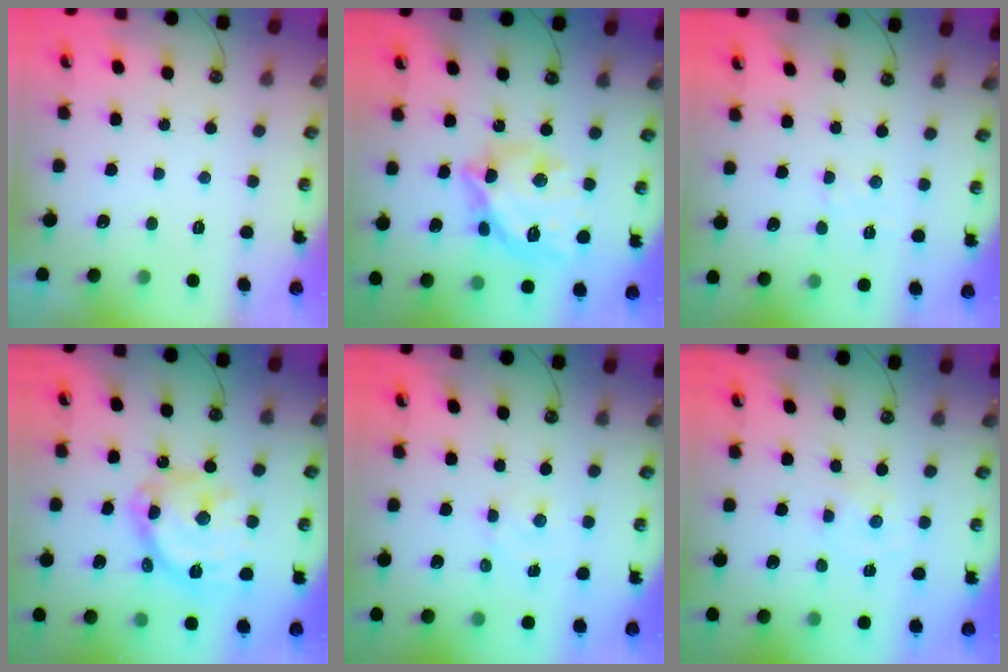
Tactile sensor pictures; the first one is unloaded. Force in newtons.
{"total": 17.7, "press": 17.6, "slide": 1.5}
{"total": 2.8, "press": 2.8, "slide": 0.4}
{"total": 18.7, "press": 18.6, "slide": 1.8}
{"total": 2.6, "press": 2.6, "slide": 0.4}
{"total": 0.0}